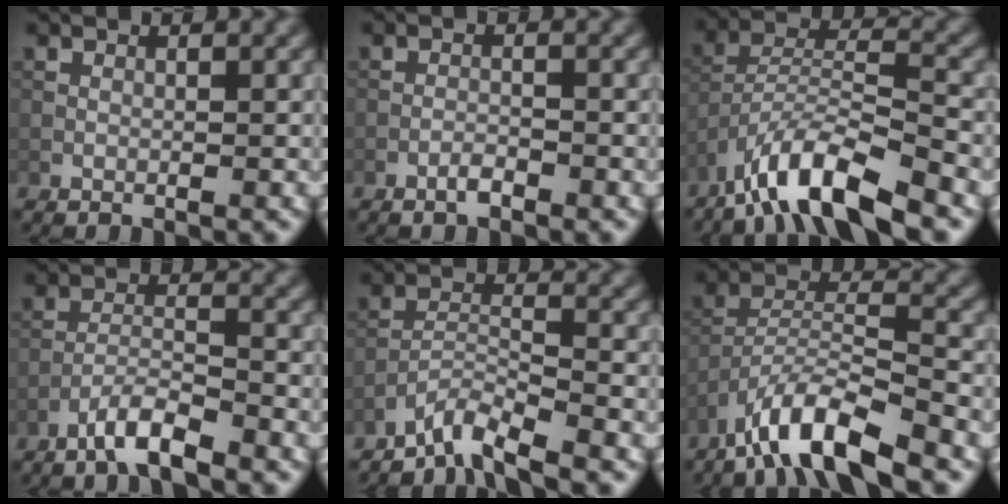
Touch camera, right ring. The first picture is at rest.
{"total": 1.3, "force": [-1.0, 0.3, 0.8], "torque": [-0.015, 0.003, -0.020]}
{"total": 8.7, "force": [-6.6, 2.0, 5.4], "torque": [-0.093, 0.001, -0.128]}
{"total": 3.7, "force": [-2.8, 0.5, 2.3], "torque": [-0.041, 0.009, -0.060]}
{"total": 3.6, "force": [-3.3, 0.1, 1.5], "torque": [-0.025, 0.003, -0.075]}
{"total": 7.8, "force": [-5.9, 1.6, 4.8], "torque": [-0.086, 0.002, -0.114]}